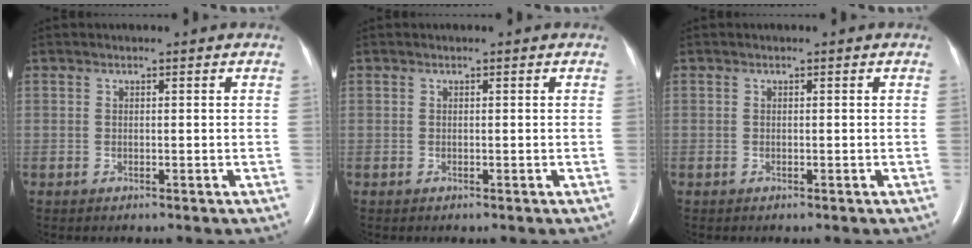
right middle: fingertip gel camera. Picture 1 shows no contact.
{"total": 0.0}
{"total": 0.0}